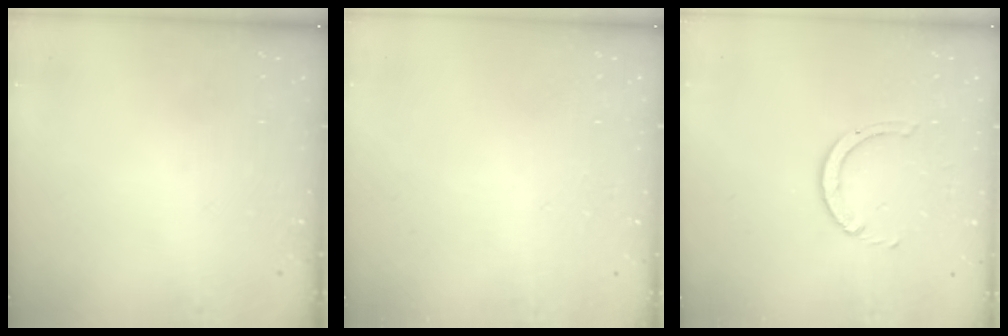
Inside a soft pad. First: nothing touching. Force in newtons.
{"total": 2.6, "press": 2.6, "slide": 0.2}
{"total": 2.3, "press": 2.3, "slide": 0.3}